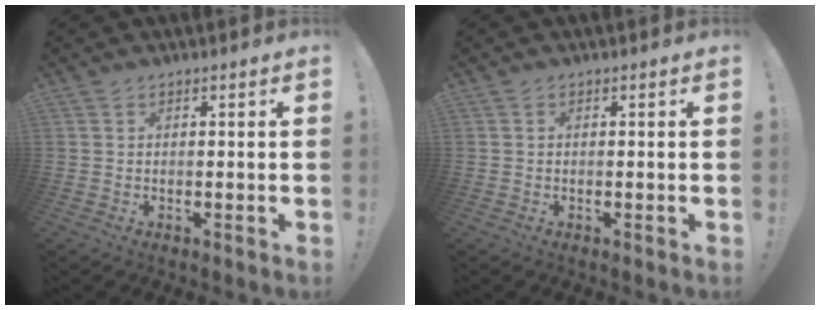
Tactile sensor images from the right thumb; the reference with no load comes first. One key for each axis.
{"total": 0.0}